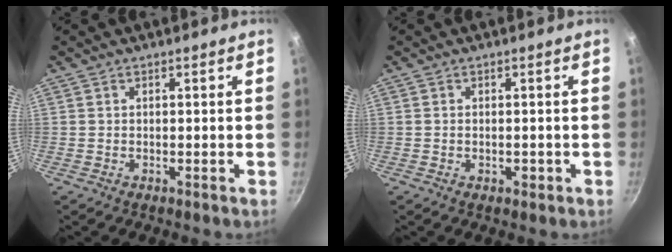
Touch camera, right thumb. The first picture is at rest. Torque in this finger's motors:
{"motor_torque": [-0.46, -0.07, -0.08, 0.23, -0.05]}